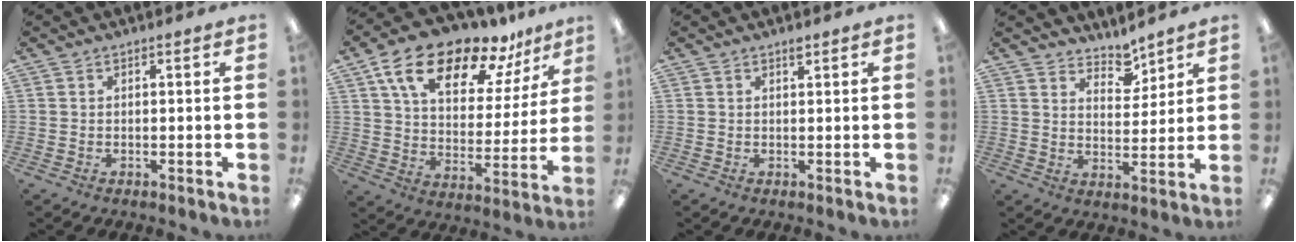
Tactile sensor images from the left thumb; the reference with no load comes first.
{"total": 19.1, "force": [13.7, 8.3, 10.4], "torque": [-0.184, -0.077, 0.237]}
{"total": 1.2, "force": [1.0, 0.3, 0.7], "torque": [-0.007, -0.003, 0.016]}
{"total": 6.5, "force": [5.7, 2.6, 1.4], "torque": [-0.005, -0.044, 0.102]}